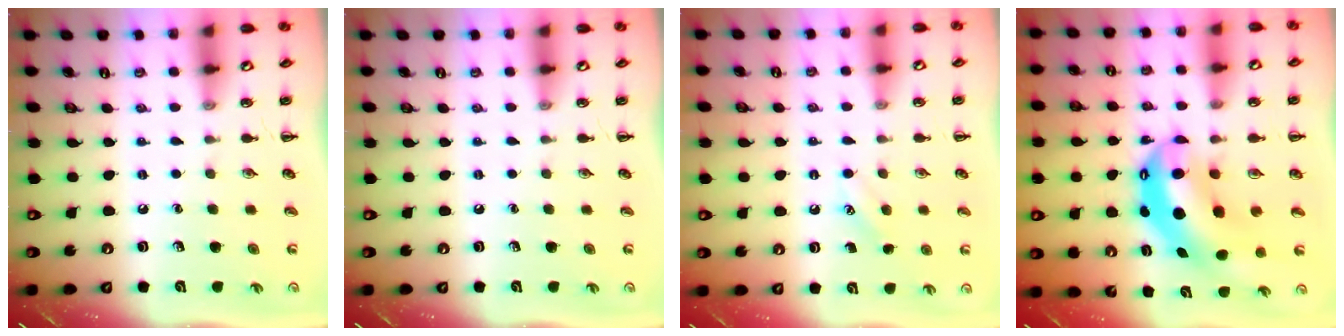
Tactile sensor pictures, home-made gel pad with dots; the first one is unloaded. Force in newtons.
{"total": 0.0}
{"total": 3.3, "press": 3.2, "slide": 0.8}
{"total": 10.3, "press": 10.0, "slide": 2.6}